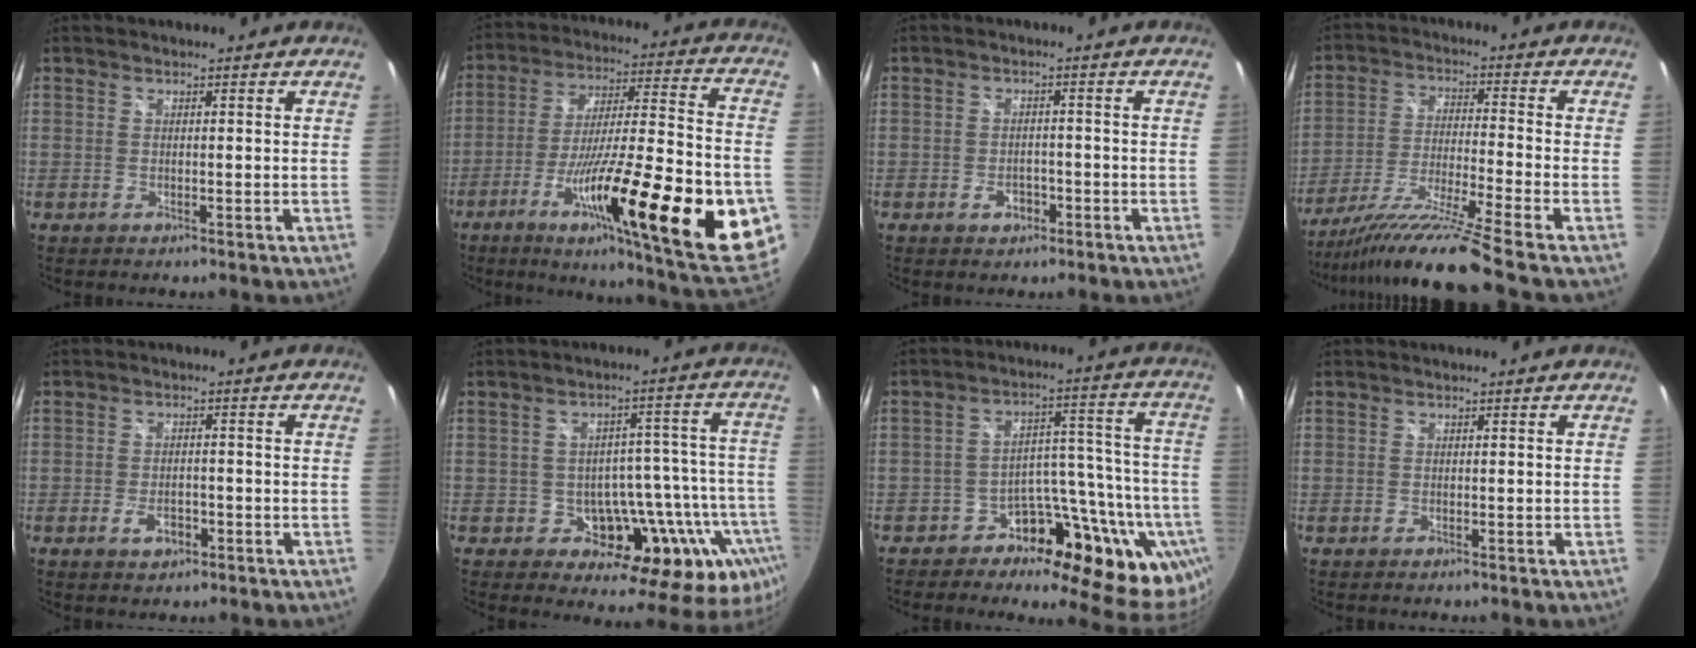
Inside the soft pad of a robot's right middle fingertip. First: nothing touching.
{"total": 33.6, "force": [-12.3, 6.2, 30.6], "torque": [-0.458, -0.059, -0.194]}
{"total": 2.5, "force": [-1.2, 1.9, 1.1], "torque": [-0.022, 0.003, -0.016]}
{"total": 14.3, "force": [-11.6, -2.9, 7.8], "torque": [-0.156, -0.030, -0.208]}
{"total": 3.1, "force": [-1.4, 1.9, 2.1], "torque": [-0.041, -0.002, -0.024]}
{"total": 16.4, "force": [-6.0, 10.9, 10.6], "torque": [-0.130, 0.013, -0.068]}
{"total": 17.2, "force": [-10.2, 10.7, 8.8], "torque": [-0.090, 0.036, -0.150]}
{"total": 0.0}